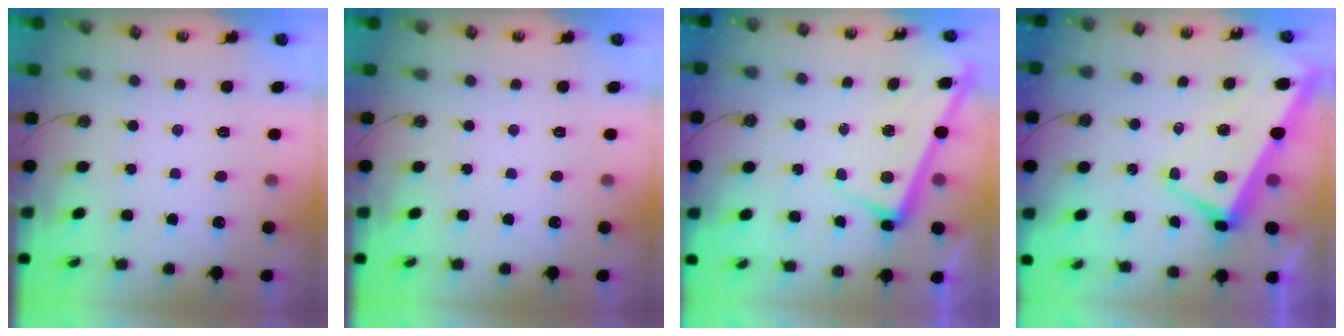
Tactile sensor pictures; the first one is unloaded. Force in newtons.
{"total": 0.0}
{"total": 2.7, "press": 2.7, "slide": 0.6}
{"total": 1.7, "press": 1.1, "slide": 1.3}